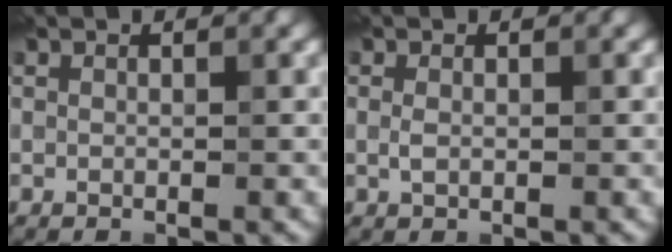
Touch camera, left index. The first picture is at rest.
{"total": 0.7, "force": [-0.2, 0.4, 0.5], "torque": [-0.014, -0.002, -0.003]}